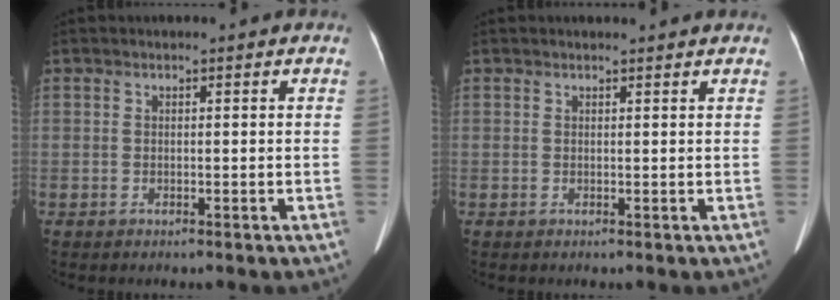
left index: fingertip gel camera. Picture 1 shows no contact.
{"total": 2.2, "force": [2.1, 0.2, 0.3], "torque": [-0.012, 0.009, 0.020]}